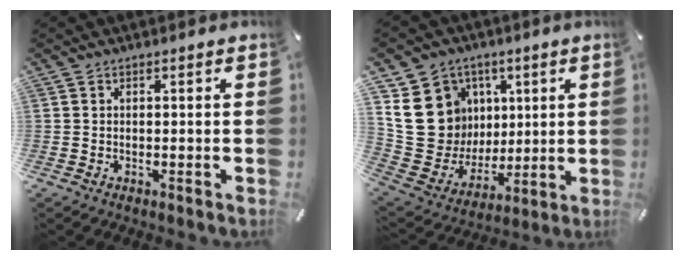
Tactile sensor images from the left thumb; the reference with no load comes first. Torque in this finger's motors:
{"motor_torque": [0.74, 1.03, 1.38, -1.38, 0.14]}